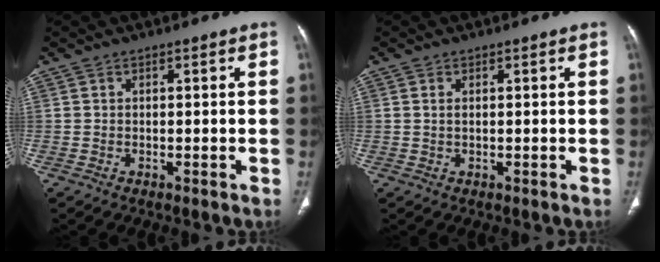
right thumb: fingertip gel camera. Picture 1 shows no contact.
{"total": 0.8, "force": [0.2, 0.4, 0.7], "torque": [-0.020, 0.004, 0.008]}